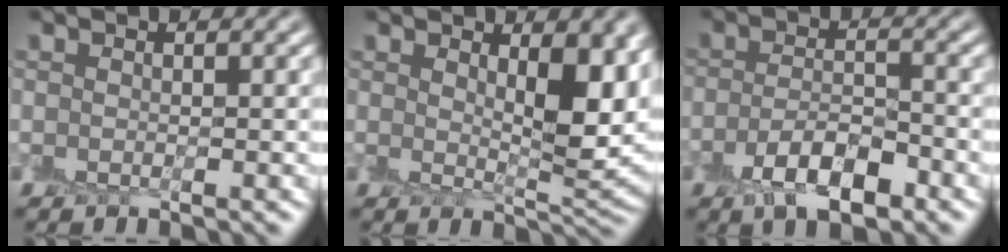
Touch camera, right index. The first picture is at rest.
{"total": 5.9, "force": [1.7, 2.4, 5.1], "torque": [-0.072, -0.005, 0.031]}
{"total": 4.4, "force": [-2.4, 2.0, 3.1], "torque": [-0.055, 0.003, -0.041]}